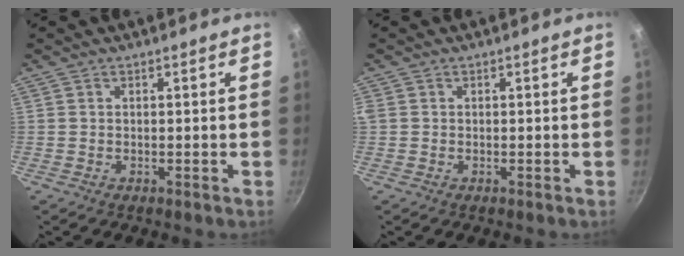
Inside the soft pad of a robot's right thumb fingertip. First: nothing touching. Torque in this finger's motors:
{"motor_torque": [0.02, 0.20, 0.35, 0.02, 0.00]}